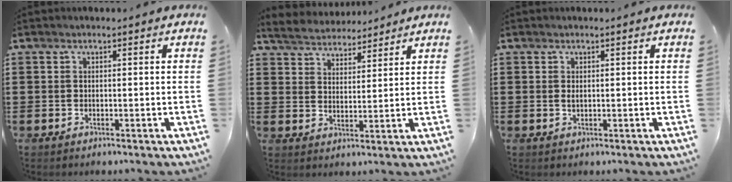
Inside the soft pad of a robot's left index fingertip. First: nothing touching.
{"total": 4.2, "force": [4.1, 0.7, -0.1], "torque": [-0.018, -0.018, 0.073]}
{"total": 0.7, "force": [0.1, 0.3, 0.7], "torque": [-0.015, 0.001, 0.001]}